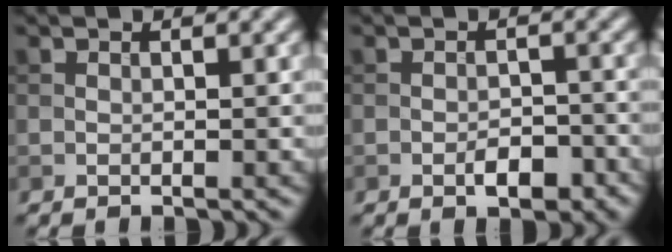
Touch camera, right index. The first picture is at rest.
{"total": 2.6, "force": [-1.3, 1.3, 1.9], "torque": [-0.026, 0.002, -0.020]}